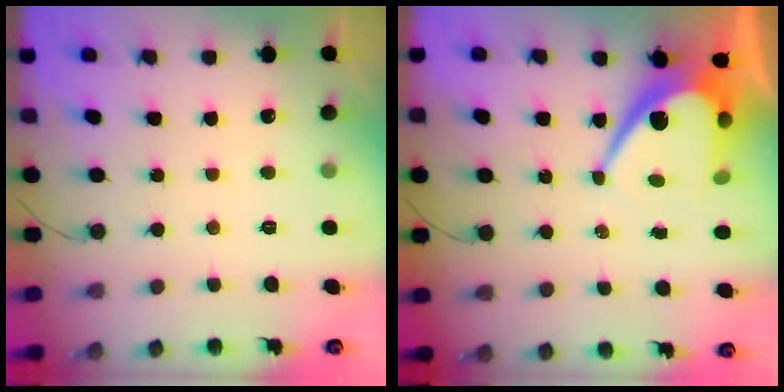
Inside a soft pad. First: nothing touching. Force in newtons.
{"total": 11.2, "press": 11.1, "slide": 0.8}